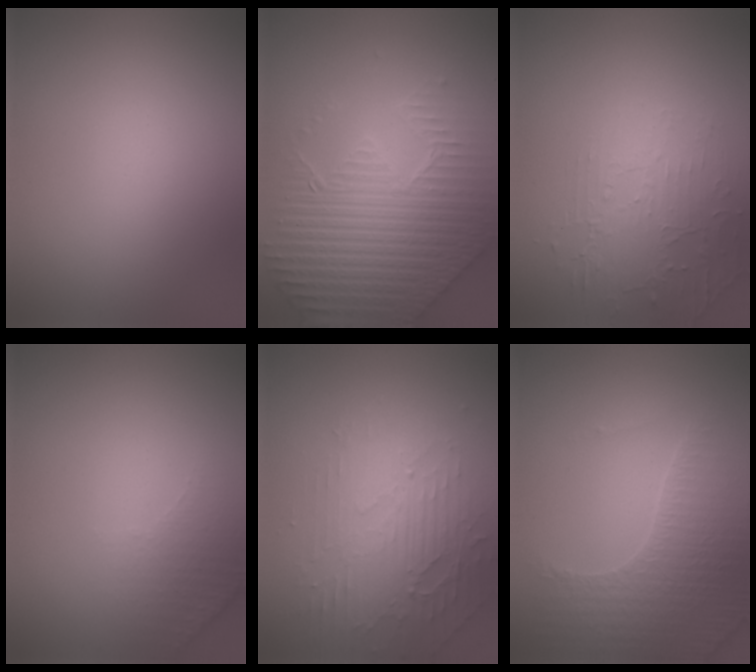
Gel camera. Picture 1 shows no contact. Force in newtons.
{"total": 8.5, "press": 6.1, "slide": 5.8}
{"total": 1.9, "press": 1.0, "slide": 1.6}
{"total": 2.1, "press": 2.0, "slide": 0.5}
{"total": 3.8, "press": 3.3, "slide": 1.8}
{"total": 4.2, "press": 3.7, "slide": 1.8}